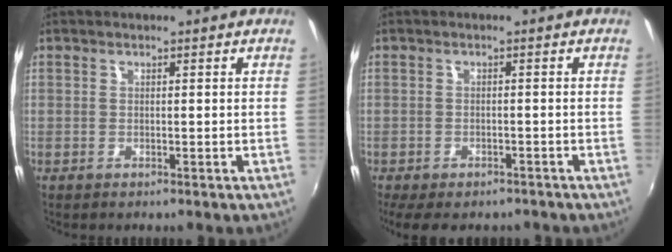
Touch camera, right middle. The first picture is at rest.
{"total": 8.1, "force": [-6.2, 3.3, 4.1], "torque": [-0.091, -0.031, -0.091]}